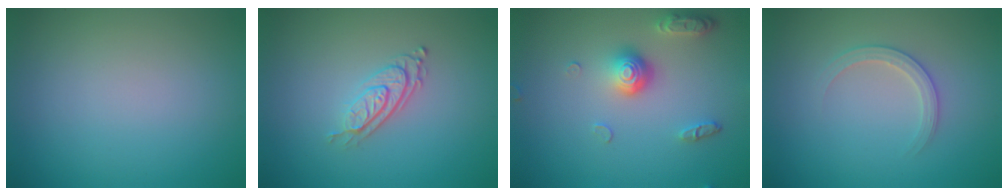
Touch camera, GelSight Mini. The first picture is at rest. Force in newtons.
{"total": 2.8, "press": 2.0, "slide": 2.0}
{"total": 3.7, "press": 2.8, "slide": 2.4}
{"total": 1.9, "press": 1.9, "slide": 0.2}